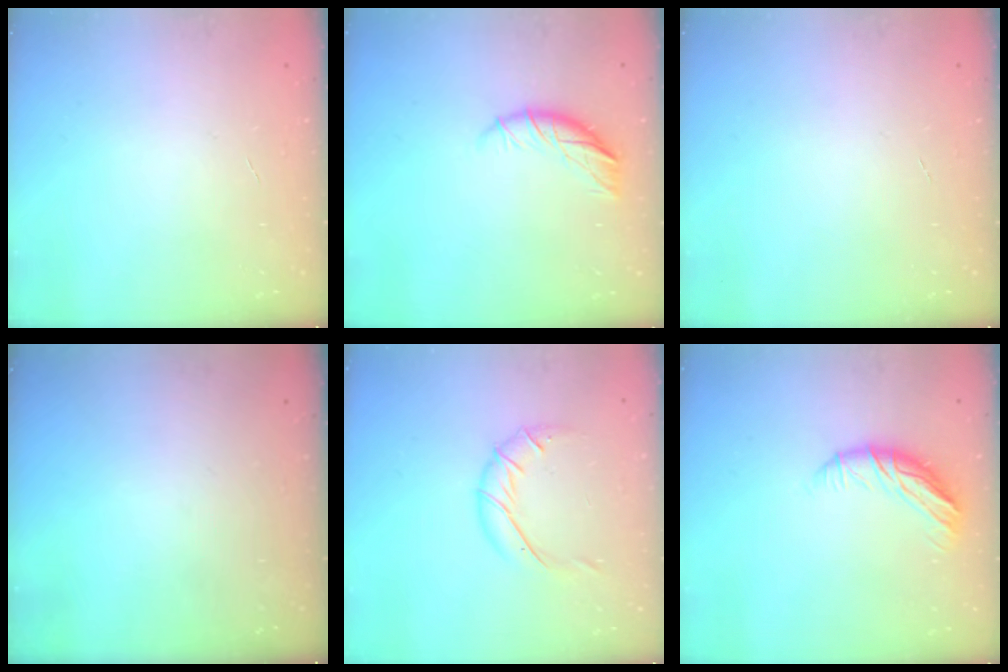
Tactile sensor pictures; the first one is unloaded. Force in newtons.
{"total": 9.4, "press": 9.2, "slide": 1.8}
{"total": 0.0}
{"total": 0.0}
{"total": 9.5, "press": 9.5, "slide": 0.2}
{"total": 10.7, "press": 10.6, "slide": 1.7}